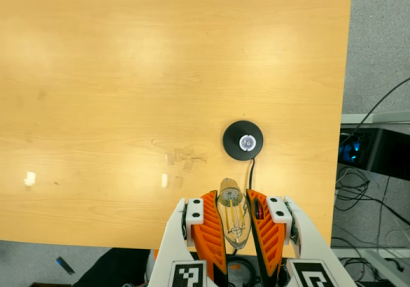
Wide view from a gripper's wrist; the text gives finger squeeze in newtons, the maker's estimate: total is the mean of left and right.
{"total": 23.5, "left": 25.6, "right": 21.4}